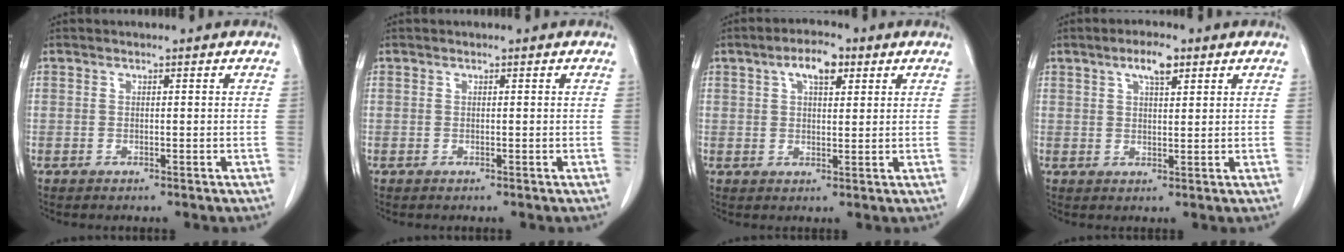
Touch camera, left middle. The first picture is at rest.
{"total": 0.0}
{"total": 5.2, "force": [2.6, 2.1, 4.0], "torque": [-0.072, 0.011, 0.041]}
{"total": 4.2, "force": [2.5, 1.2, 3.3], "torque": [-0.061, 0.005, 0.042]}